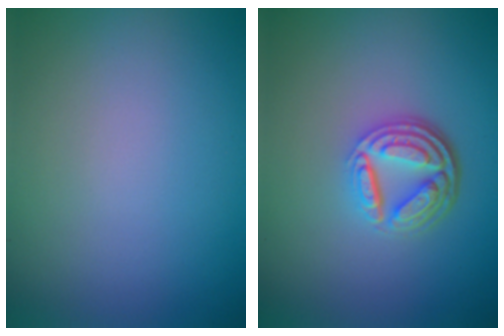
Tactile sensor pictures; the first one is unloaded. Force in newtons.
{"total": 5.2, "press": 3.6, "slide": 3.7}